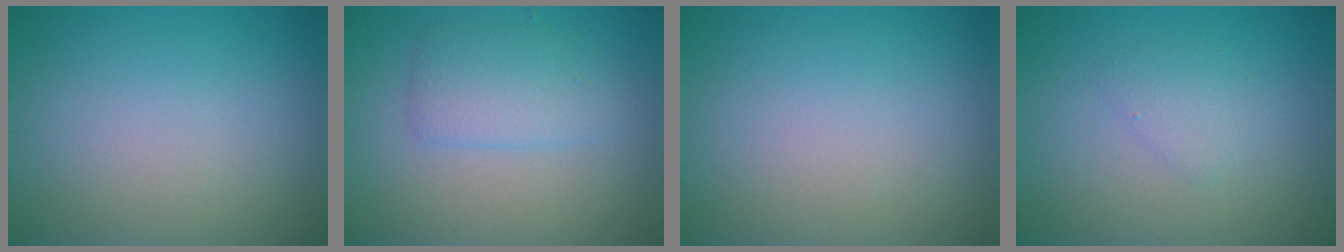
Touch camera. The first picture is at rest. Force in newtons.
{"total": 2.9, "press": 2.9, "slide": 0.2}
{"total": 0.0}
{"total": 1.3, "press": 1.3, "slide": 0.1}